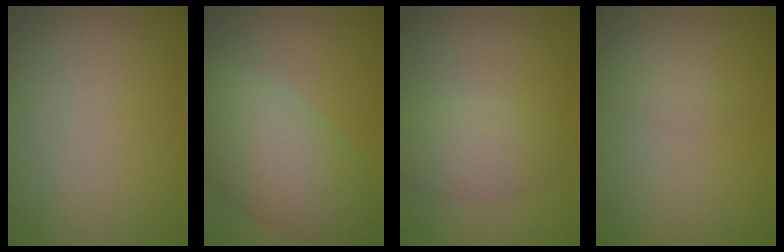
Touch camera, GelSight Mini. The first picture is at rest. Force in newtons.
{"total": 7.9, "press": 7.8, "slide": 0.2}
{"total": 3.1, "press": 3.1, "slide": 0.1}
{"total": 2.1, "press": 2.1, "slide": 0.2}